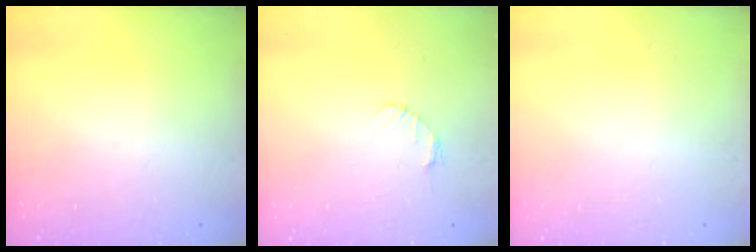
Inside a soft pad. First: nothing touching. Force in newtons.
{"total": 2.7, "press": 2.7, "slide": 0.4}
{"total": 0.0}